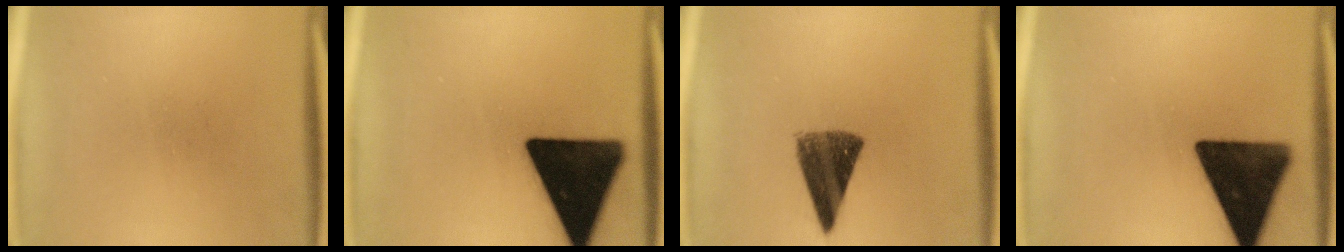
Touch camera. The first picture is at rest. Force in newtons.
{"total": 19.8}
{"total": 9.6}
{"total": 16.5}